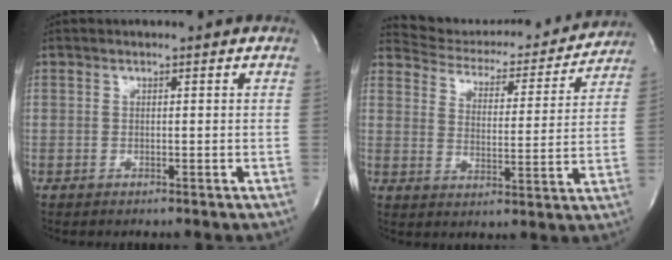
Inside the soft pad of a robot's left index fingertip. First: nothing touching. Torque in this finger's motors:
{"motor_torque": [0.03, -0.59, -0.10, -0.04]}